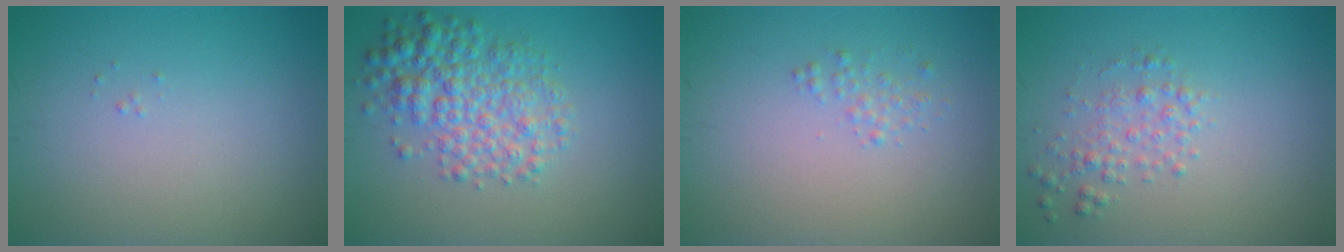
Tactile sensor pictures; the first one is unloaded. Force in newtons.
{"total": 5.0, "press": 5.0, "slide": 0.1}
{"total": 0.9, "press": 0.9, "slide": 0.0}
{"total": 2.0, "press": 2.0, "slide": 0.1}